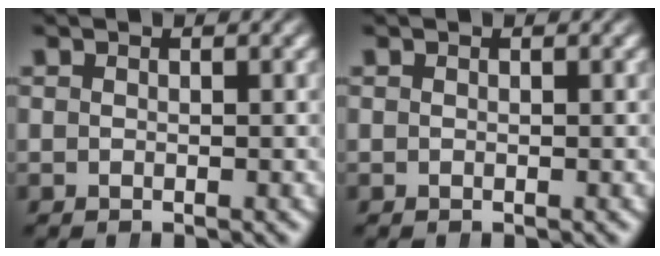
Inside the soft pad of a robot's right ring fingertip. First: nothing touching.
{"total": 0.0}